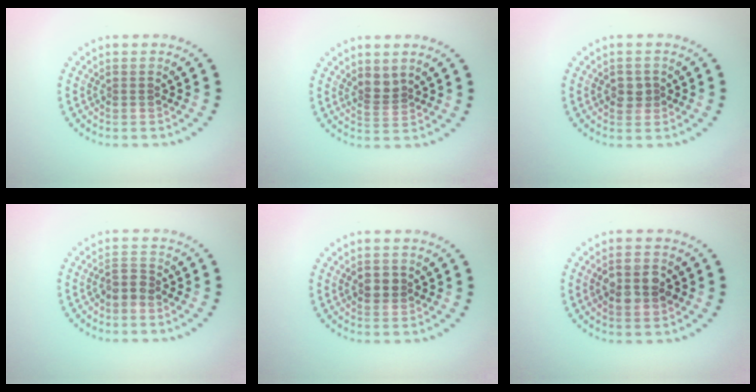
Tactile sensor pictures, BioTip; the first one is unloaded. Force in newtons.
{"total": 2.0, "press": 1.5, "slide": 1.3}
{"total": 1.8, "press": 1.8, "slide": 0.3}
{"total": 1.7, "press": 1.5, "slide": 0.9}
{"total": 1.9, "press": 1.8, "slide": 0.4}
{"total": 3.5, "press": 3.5, "slide": 0.1}